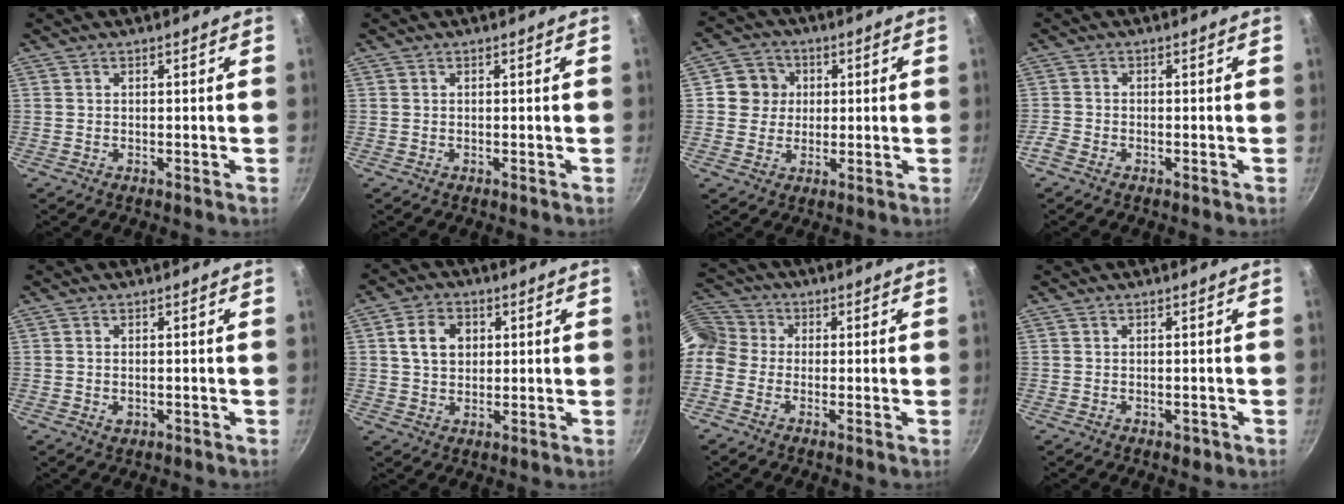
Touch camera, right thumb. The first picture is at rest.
{"total": 0.0}
{"total": 6.6, "force": [1.1, 6.3, 1.8], "torque": [0.010, 0.006, 0.007]}
{"total": 2.2, "force": [-1.6, 1.0, 1.0], "torque": [-0.038, 0.009, -0.038]}
{"total": 1.6, "force": [-0.3, 1.1, 1.1], "torque": [-0.017, 0.000, -0.005]}
{"total": 7.0, "force": [1.7, 5.4, 4.2], "torque": [-0.055, 0.006, 0.026]}
{"total": 7.4, "force": [-1.5, 6.6, 3.1], "torque": [-0.052, 0.032, -0.054]}
{"total": 1.3, "force": [-0.5, 0.8, 0.9], "torque": [-0.010, 0.001, -0.006]}